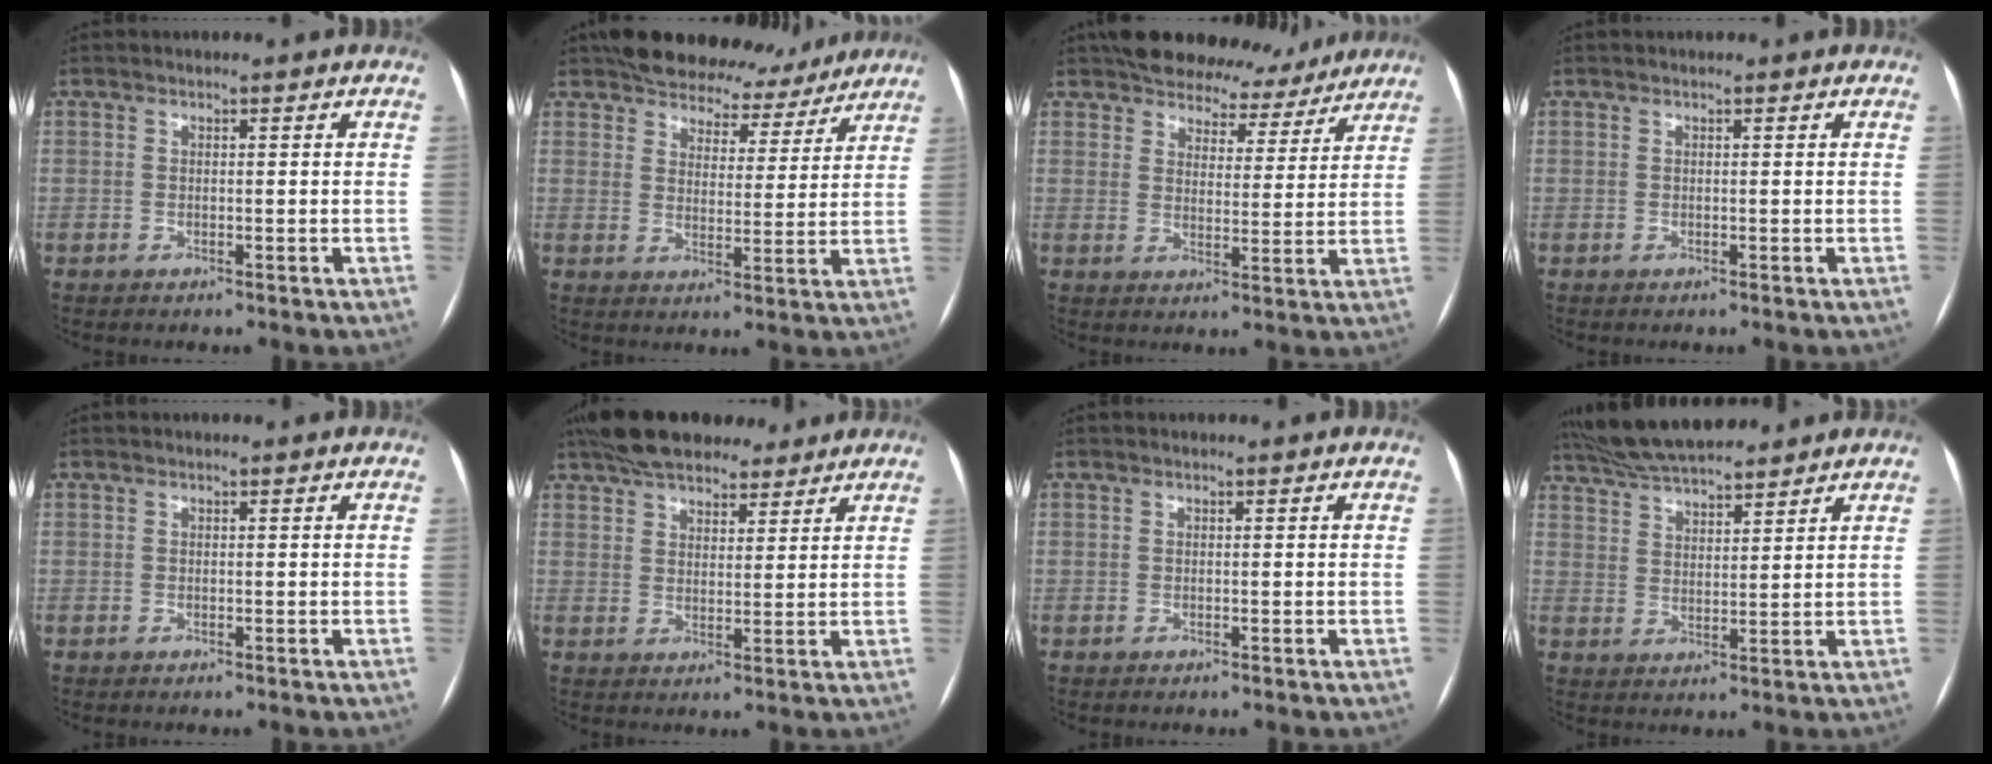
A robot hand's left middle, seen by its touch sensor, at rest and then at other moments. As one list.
[{"total": 14.7, "force": [13.1, 5.7, 3.5], "torque": [-0.036, 0.007, 0.168]}, {"total": 12.9, "force": [11.6, 4.9, 2.7], "torque": [-0.018, 0.005, 0.145]}, {"total": 0.0}, {"total": 0.0}, {"total": 13.7, "force": [11.2, 5.3, 6.0], "torque": [-0.102, 0.040, 0.171]}, {"total": 0.0}, {"total": 12.3, "force": [11.0, 2.2, 5.1], "torque": [-0.095, 0.026, 0.188]}]